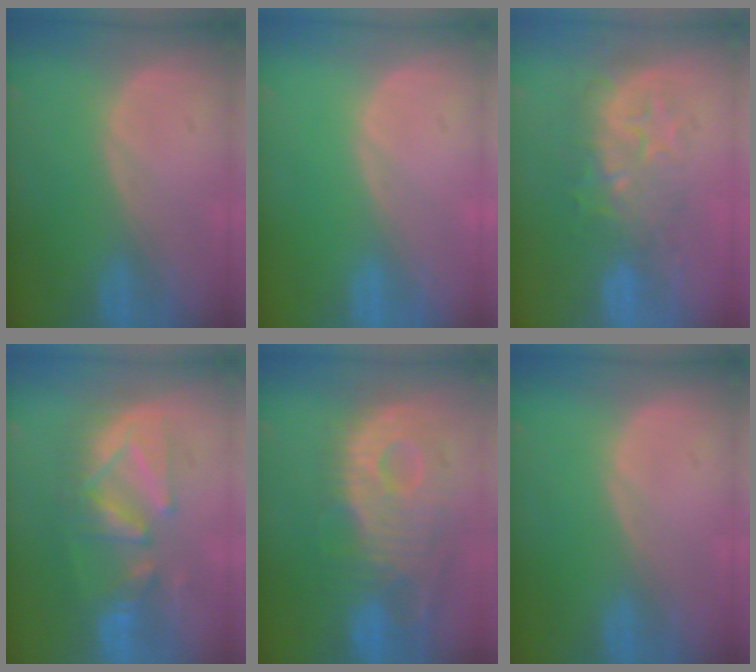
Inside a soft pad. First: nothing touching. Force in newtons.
{"total": 0.0}
{"total": 9.2, "press": 8.0, "slide": 4.5}
{"total": 9.0, "press": 9.0, "slide": 0.4}
{"total": 12.0, "press": 10.8, "slide": 5.3}
{"total": 0.0}